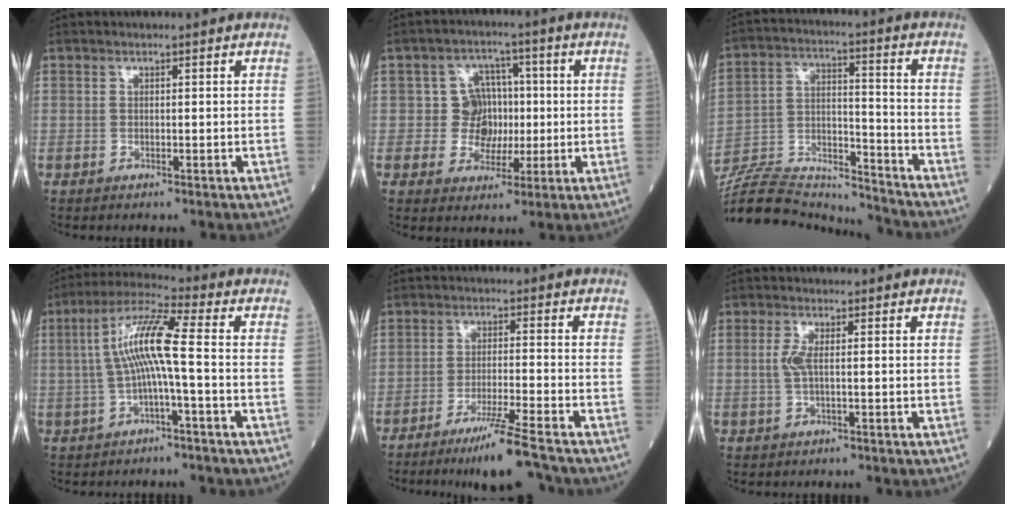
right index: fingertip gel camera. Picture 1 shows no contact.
{"total": 6.3, "force": [0.1, 6.0, 1.8], "torque": [-0.019, 0.024, 0.001]}
{"total": 19.1, "force": [-18.6, 2.3, 3.8], "torque": [-0.088, 0.022, -0.306]}
{"total": 9.2, "force": [-0.3, 0.2, 9.2], "torque": [-0.179, 0.025, -0.011]}
{"total": 8.2, "force": [-6.3, -0.7, 5.2], "torque": [-0.089, -0.024, -0.111]}
{"total": 2.5, "force": [0.0, 0.6, 2.4], "torque": [-0.059, -0.001, -0.001]}